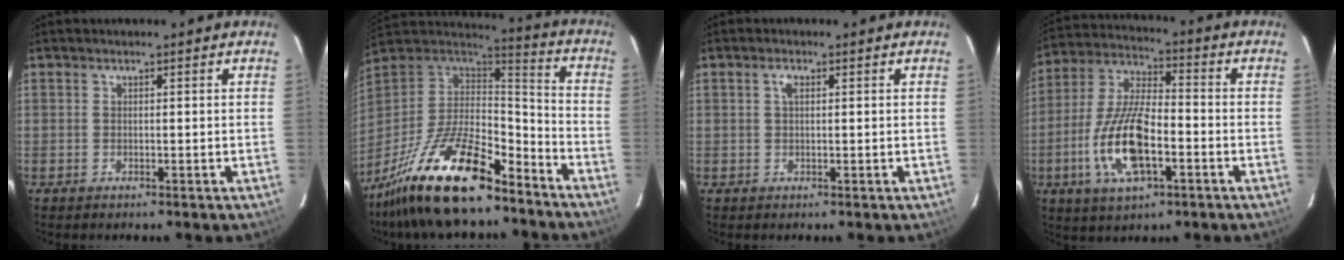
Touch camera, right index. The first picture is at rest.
{"total": 23.0, "force": [-15.8, 7.3, 15.0], "torque": [-0.300, -0.024, -0.273]}
{"total": 1.6, "force": [0.6, 0.8, 1.3], "torque": [-0.027, 0.005, 0.010]}
{"total": 15.3, "force": [-4.9, 5.8, 13.3], "torque": [-0.286, -0.006, -0.090]}